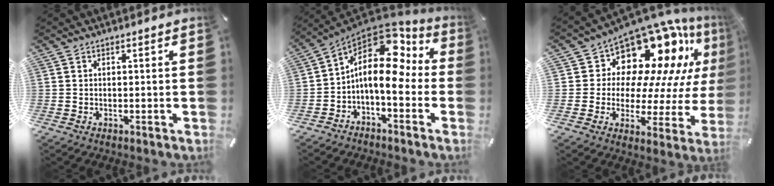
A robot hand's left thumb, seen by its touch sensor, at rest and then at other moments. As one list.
[{"total": 13.9, "force": [2.1, 8.0, 11.1], "torque": [-0.184, -0.033, 0.033]}, {"total": 14.9, "force": [11.2, 7.8, 5.8], "torque": [-0.091, -0.125, 0.188]}]